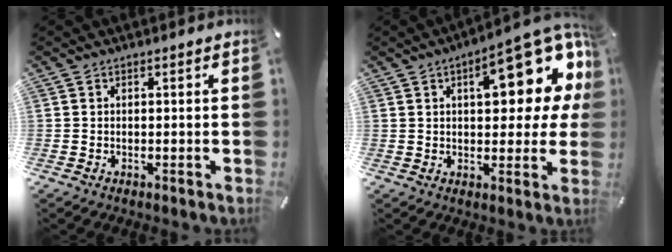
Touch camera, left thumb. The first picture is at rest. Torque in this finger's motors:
{"motor_torque": [2.16, 2.13, 1.50, -0.93, 0.39]}